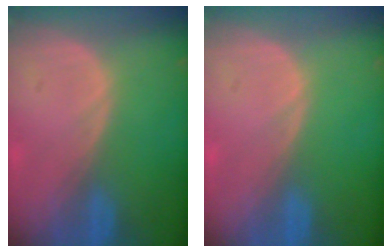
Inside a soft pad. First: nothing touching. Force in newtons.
{"total": 0.0}